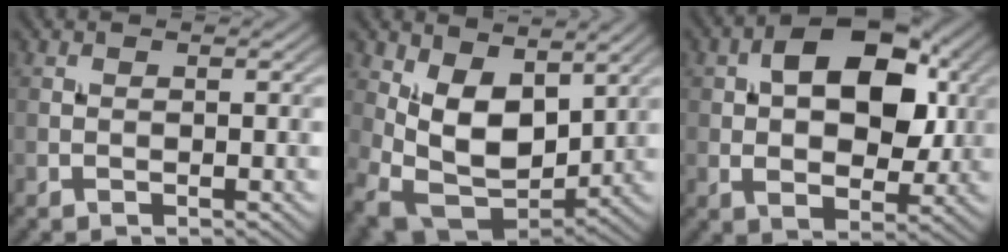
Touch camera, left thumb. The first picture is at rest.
{"total": 10.7, "force": [3.7, 6.4, 7.8], "torque": [-0.169, -0.013, 0.066]}
{"total": 12.0, "force": [2.4, 7.3, 9.2], "torque": [-0.140, 0.007, 0.032]}